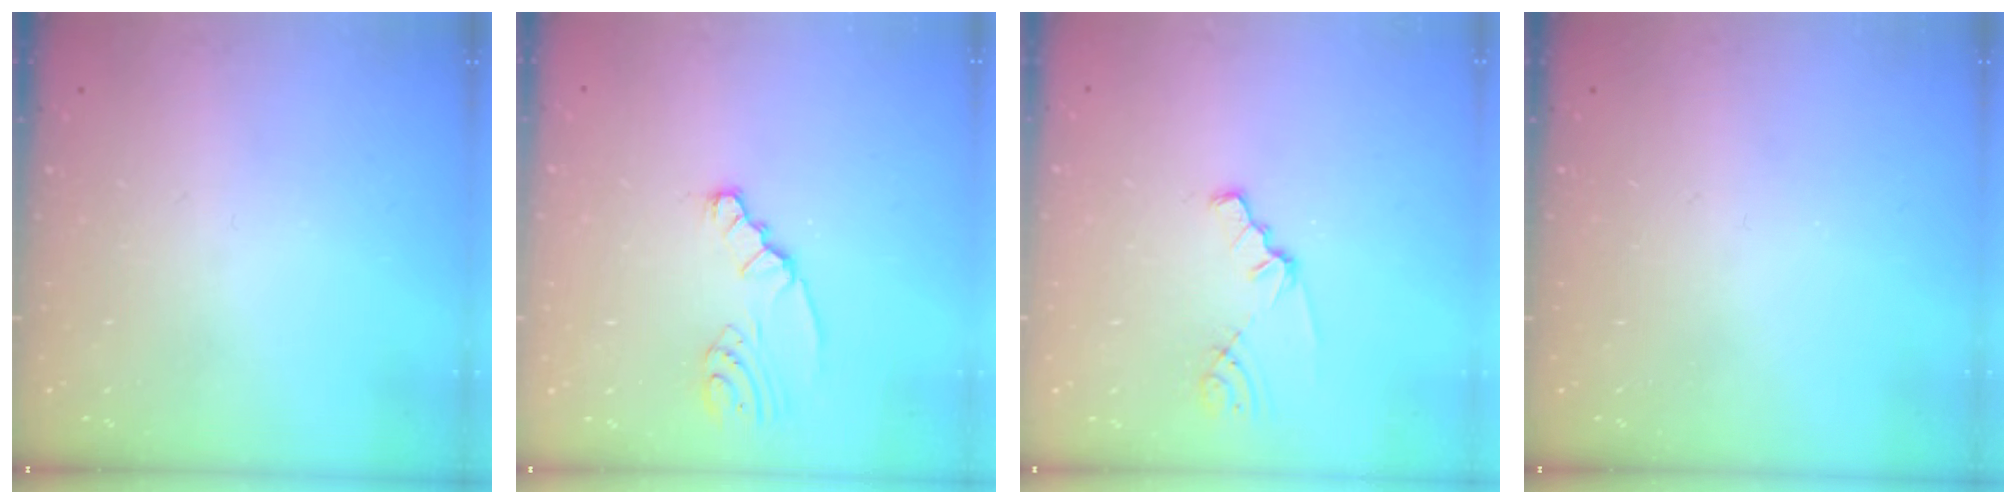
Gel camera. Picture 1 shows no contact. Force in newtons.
{"total": 2.2, "press": 2.2, "slide": 0.1}
{"total": 1.5, "press": 1.5, "slide": 0.3}
{"total": 0.0}